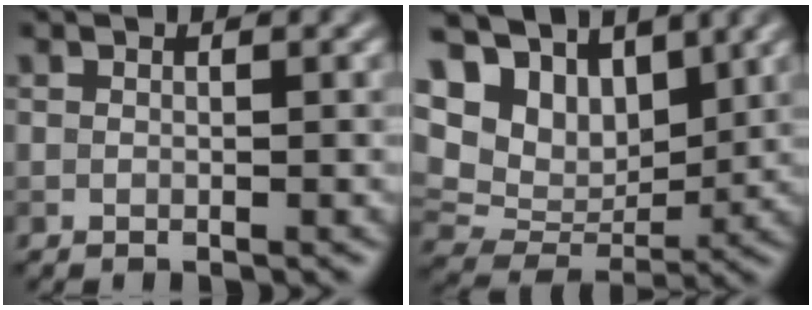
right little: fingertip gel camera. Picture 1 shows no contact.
{"total": 12.0, "force": [5.9, 7.9, 6.9], "torque": [-0.153, 0.027, 0.103]}